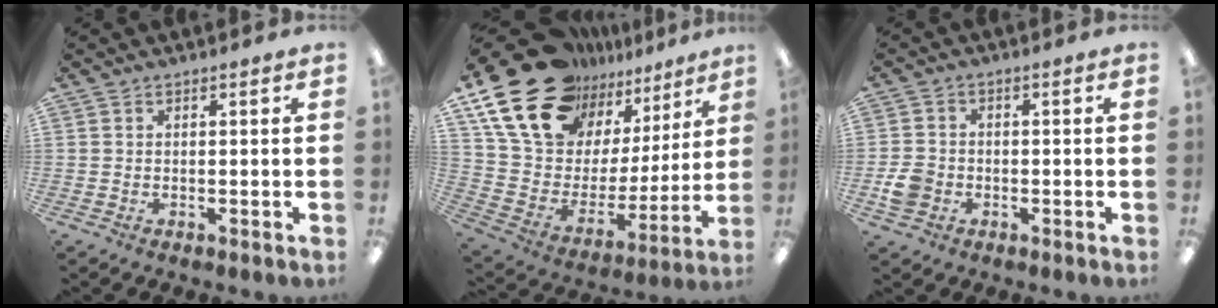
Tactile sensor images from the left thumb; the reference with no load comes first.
{"total": 23.7, "force": [17.2, 12.8, 10.1], "torque": [-0.189, -0.110, 0.324]}
{"total": 5.3, "force": [-1.7, 4.5, 2.4], "torque": [-0.035, 0.011, -0.029]}